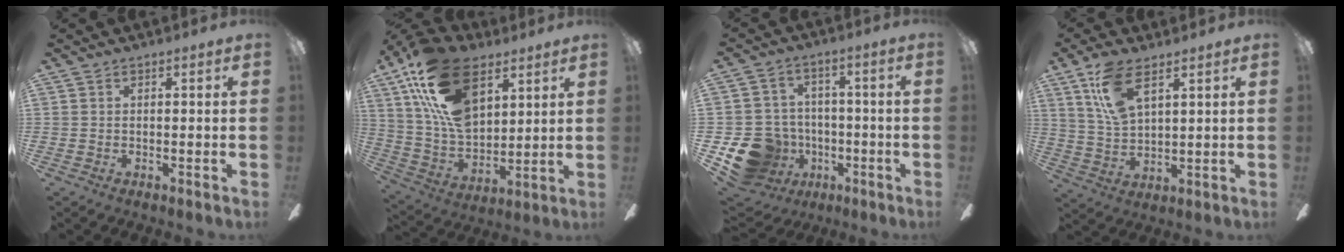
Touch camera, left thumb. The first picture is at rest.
{"total": 22.5, "force": [10.9, 13.0, 14.7], "torque": [-0.315, -0.041, 0.191]}
{"total": 15.0, "force": [-5.9, 12.3, 6.3], "torque": [-0.146, 0.041, -0.089]}
{"total": 11.2, "force": [6.4, 4.9, 7.8], "torque": [-0.153, -0.008, 0.120]}